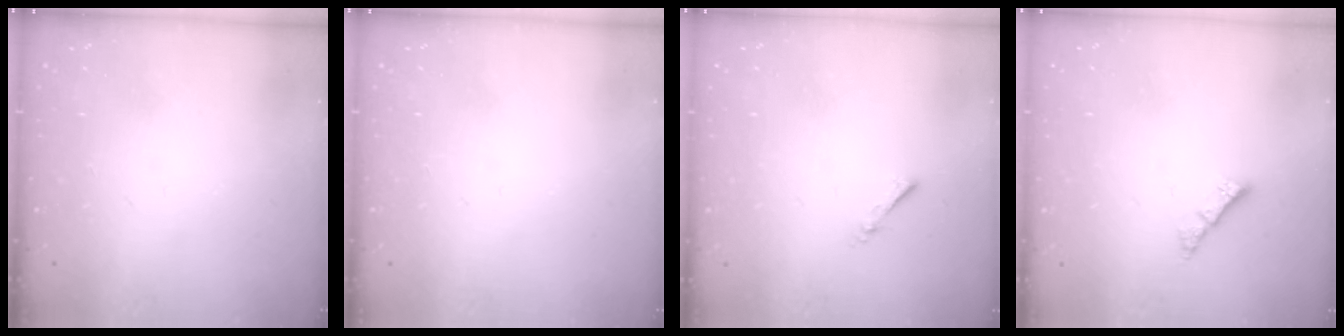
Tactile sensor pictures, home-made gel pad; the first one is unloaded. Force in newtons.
{"total": 0.0}
{"total": 1.3, "press": 1.2, "slide": 0.3}
{"total": 2.4, "press": 2.4, "slide": 0.2}